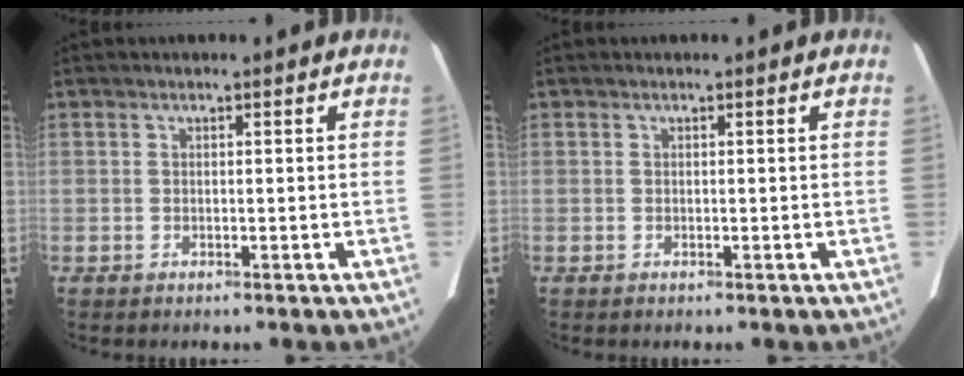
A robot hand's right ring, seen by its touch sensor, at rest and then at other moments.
{"total": 0.0}